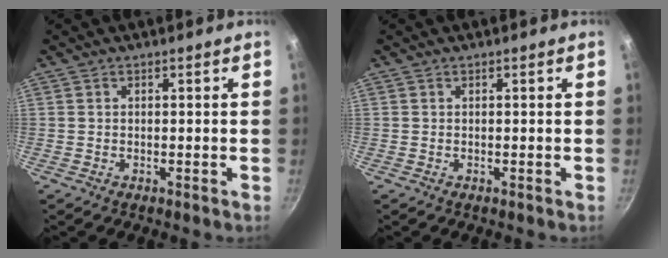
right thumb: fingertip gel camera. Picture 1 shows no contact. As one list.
[{"total": 0.0}]